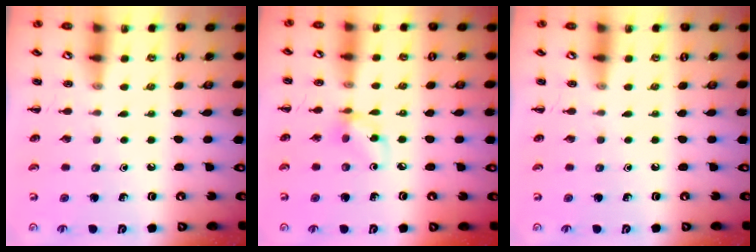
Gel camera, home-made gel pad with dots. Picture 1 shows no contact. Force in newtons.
{"total": 6.6, "press": 6.6, "slide": 0.1}
{"total": 0.0}